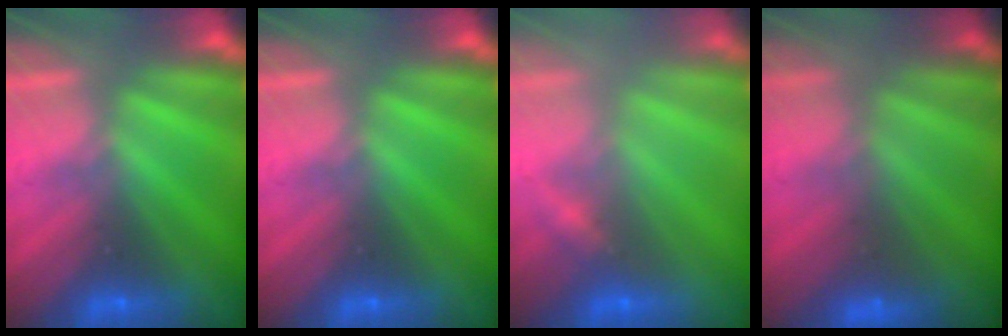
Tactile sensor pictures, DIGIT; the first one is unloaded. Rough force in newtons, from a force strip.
{"total": 0.0}
{"total": 2.4}
{"total": 2.3}